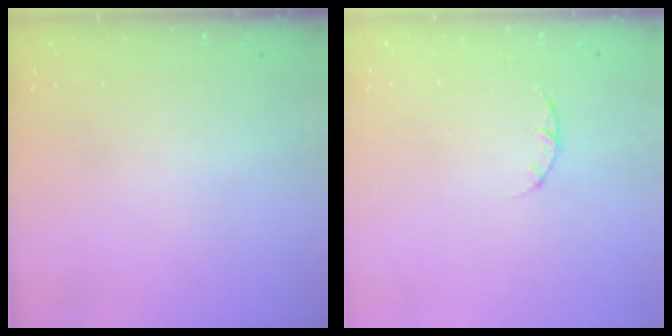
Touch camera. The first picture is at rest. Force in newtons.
{"total": 1.4, "press": 1.3, "slide": 0.3}